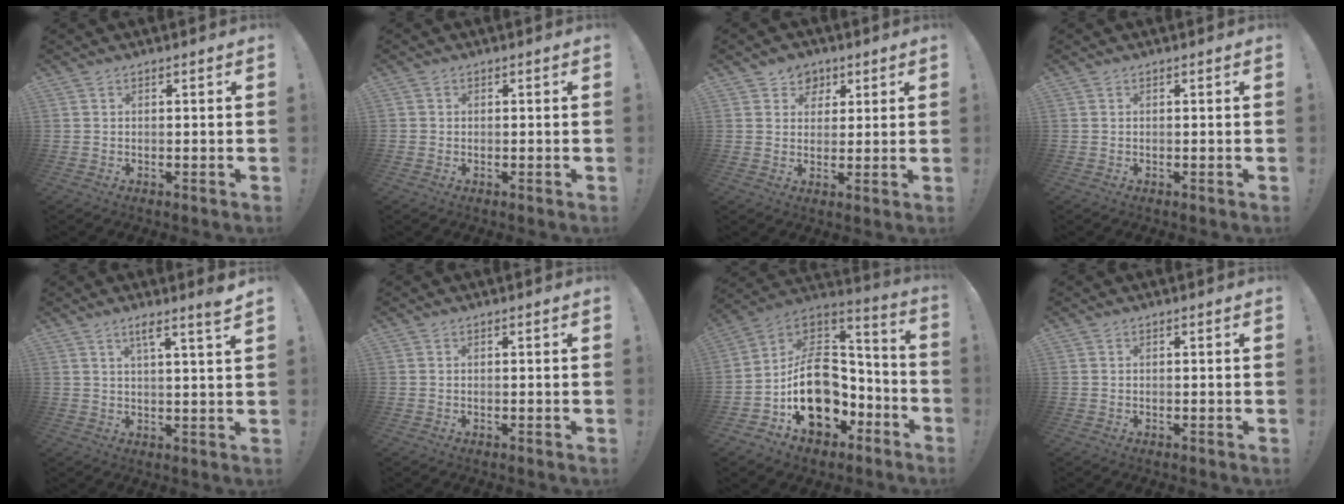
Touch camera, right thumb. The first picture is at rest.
{"total": 0.5, "force": [0.1, 0.5, 0.0], "torque": [-0.007, 0.005, 0.003]}
{"total": 6.1, "force": [2.8, 5.4, 0.5], "torque": [0.008, -0.020, 0.053]}
{"total": 0.0}
{"total": 5.4, "force": [3.5, -0.6, 4.1], "torque": [-0.068, -0.017, 0.052]}
{"total": 0.0}
{"total": 19.7, "force": [-3.5, 15.2, 12.1], "torque": [-0.188, 0.017, -0.036]}
{"total": 0.0}